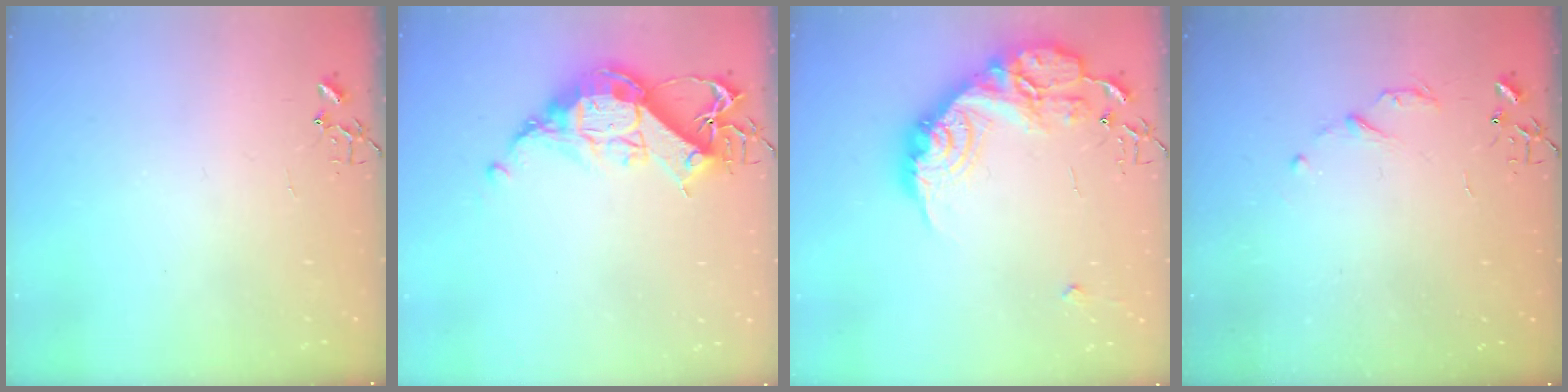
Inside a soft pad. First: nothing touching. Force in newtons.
{"total": 13.9, "press": 13.9, "slide": 1.1}
{"total": 23.6, "press": 23.5, "slide": 1.7}
{"total": 5.2, "press": 5.2, "slide": 0.5}